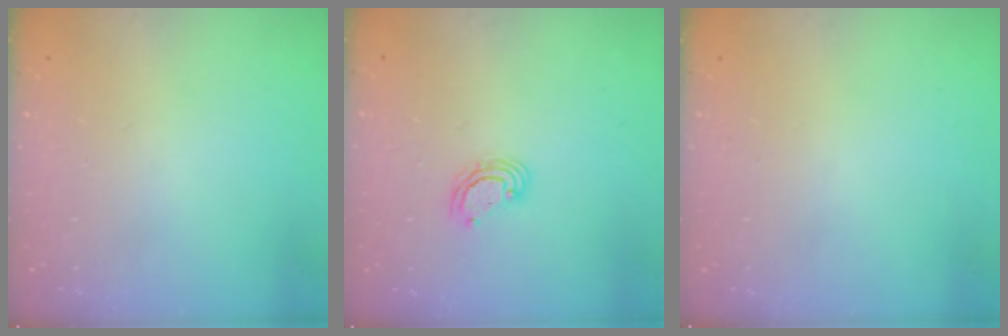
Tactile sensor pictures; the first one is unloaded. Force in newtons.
{"total": 4.5, "press": 4.5, "slide": 0.1}
{"total": 0.0}